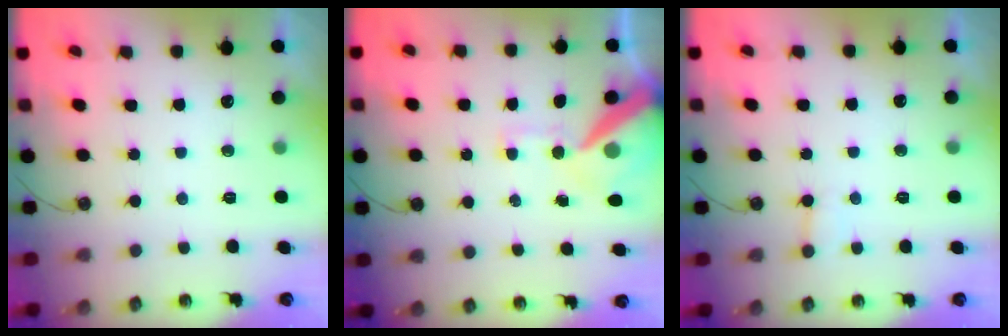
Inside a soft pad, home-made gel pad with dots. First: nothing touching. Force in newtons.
{"total": 16.1, "press": 16.0, "slide": 2.3}
{"total": 6.1, "press": 6.1, "slide": 0.4}